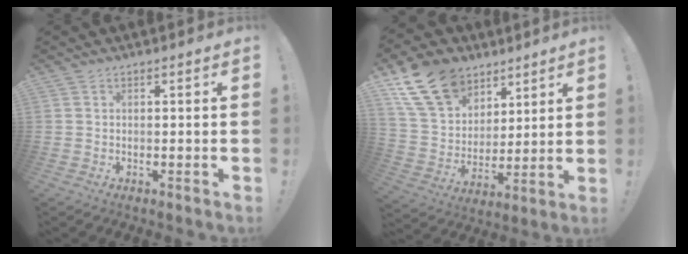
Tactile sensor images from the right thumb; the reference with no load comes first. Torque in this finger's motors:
{"motor_torque": [0.45, 0.58, 0.69, 0.60, 0.06]}